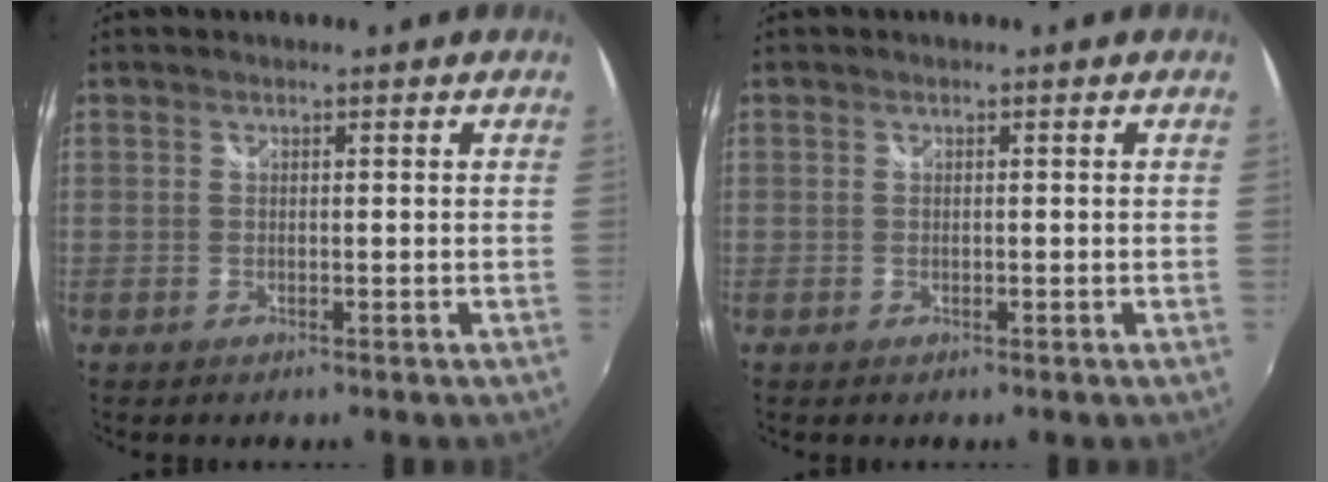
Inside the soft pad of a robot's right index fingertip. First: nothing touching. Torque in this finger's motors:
{"motor_torque": [-0.06, 0.07, 0.06, -0.01]}